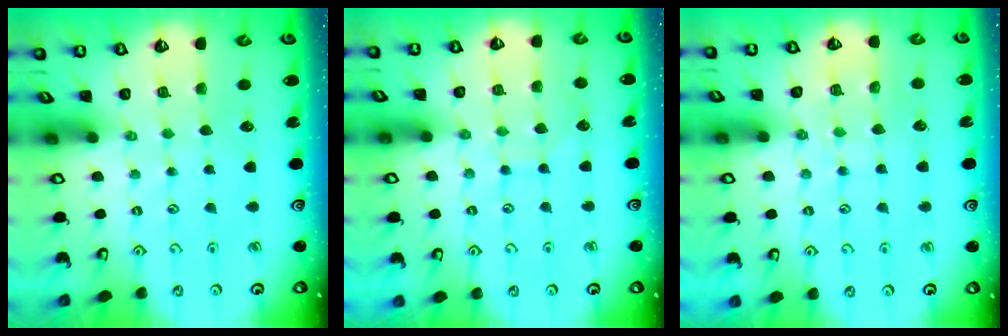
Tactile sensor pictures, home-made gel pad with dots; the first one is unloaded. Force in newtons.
{"total": 6.1, "press": 6.1, "slide": 0.6}
{"total": 6.8, "press": 6.8, "slide": 0.7}